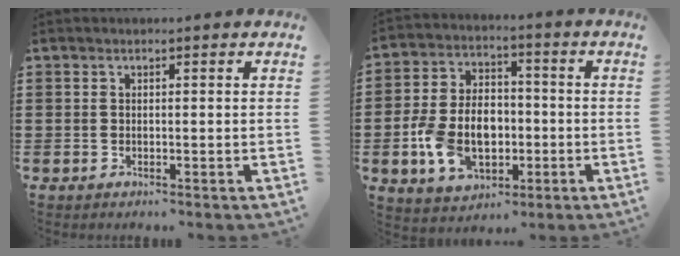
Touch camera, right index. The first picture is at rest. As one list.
[{"total": 10.2, "force": [-2.4, 7.0, 7.0], "torque": [-0.165, 0.014, -0.044]}]